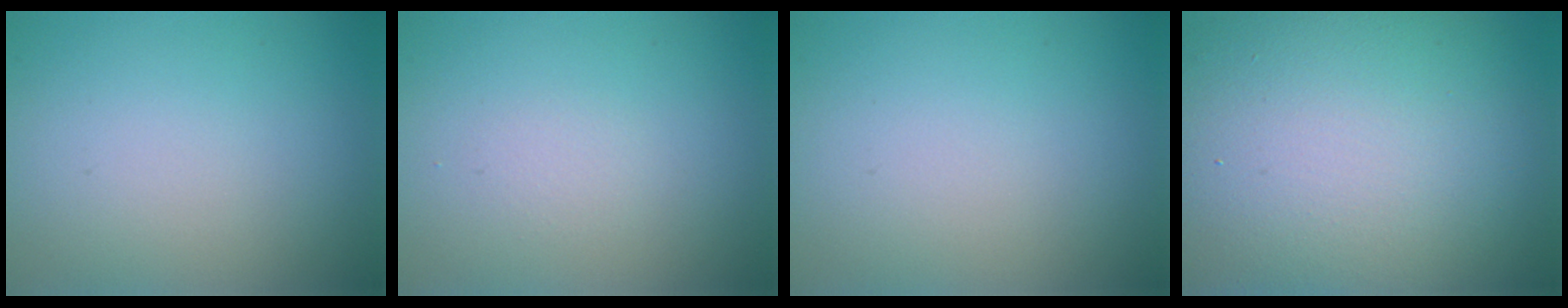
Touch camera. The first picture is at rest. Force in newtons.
{"total": 0.7, "press": 0.7, "slide": 0.0}
{"total": 0.0}
{"total": 18.3, "press": 18.3, "slide": 1.0}